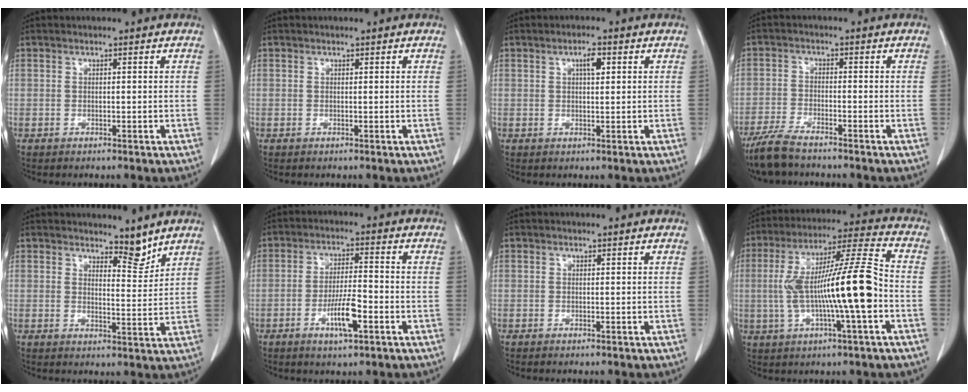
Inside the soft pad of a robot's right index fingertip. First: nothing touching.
{"total": 0.0}
{"total": 2.4, "force": [0.9, 0.7, 2.1], "torque": [-0.037, 0.002, 0.015]}
{"total": 6.2, "force": [-5.2, 1.1, 3.2], "torque": [-0.067, -0.017, -0.100]}
{"total": 3.8, "force": [3.5, 1.0, 1.1], "torque": [-0.012, -0.015, 0.053]}
{"total": 6.6, "force": [-2.8, 1.0, 5.9], "torque": [-0.110, -0.002, -0.045]}
{"total": 0.0}
{"total": 15.9, "force": [-2.2, 0.8, 15.7], "torque": [-0.282, 0.017, -0.037]}